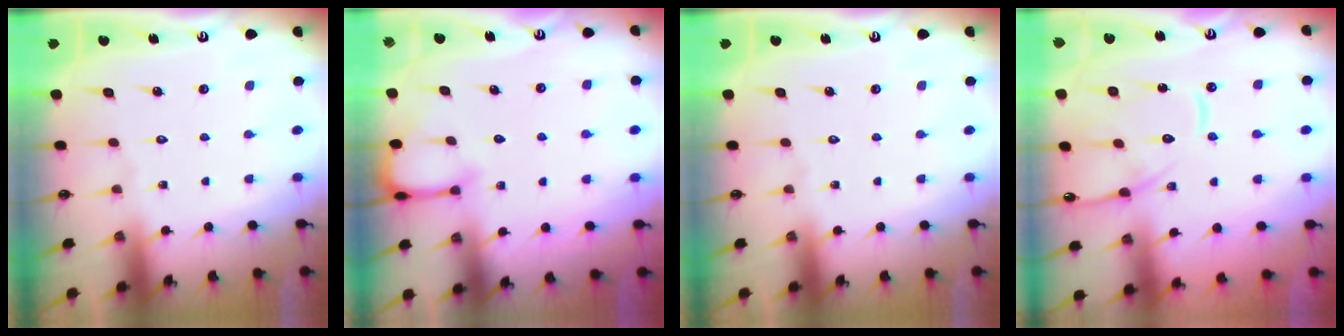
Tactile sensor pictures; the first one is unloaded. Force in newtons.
{"total": 4.1, "press": 4.0, "slide": 0.5}
{"total": 0.0}
{"total": 12.5, "press": 12.5, "slide": 1.0}